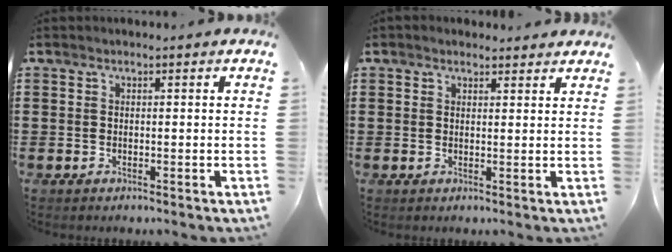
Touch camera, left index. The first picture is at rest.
{"total": 1.6, "force": [1.5, 0.4, 0.2], "torque": [-0.008, 0.003, 0.030]}